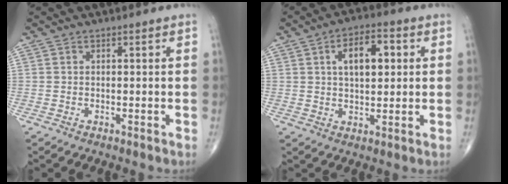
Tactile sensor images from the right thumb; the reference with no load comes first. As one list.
[{"total": 8.8, "force": [2.2, 4.5, 7.2], "torque": [-0.093, 0.006, 0.031]}]